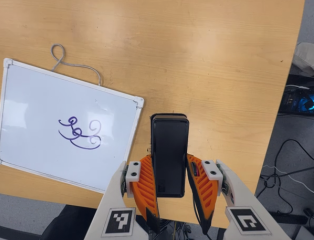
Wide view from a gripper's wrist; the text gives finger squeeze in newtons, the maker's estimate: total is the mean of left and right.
{"total": 4.6, "left": 3.3, "right": 5.8}